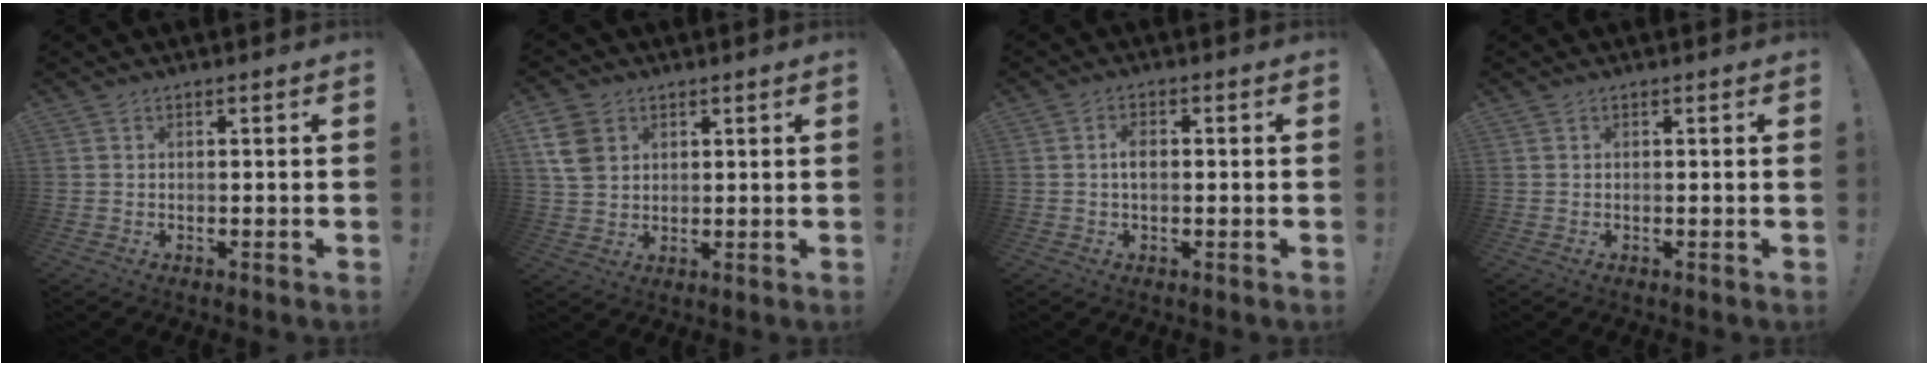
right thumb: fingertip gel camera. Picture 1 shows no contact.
{"total": 10.3, "force": [3.9, 8.5, 4.4], "torque": [-0.084, -0.010, 0.082]}
{"total": 3.4, "force": [0.2, 1.9, 2.8], "torque": [-0.038, 0.001, 0.000]}
{"total": 0.5, "force": [0.0, -0.2, 0.5], "torque": [-0.002, -0.004, -0.002]}